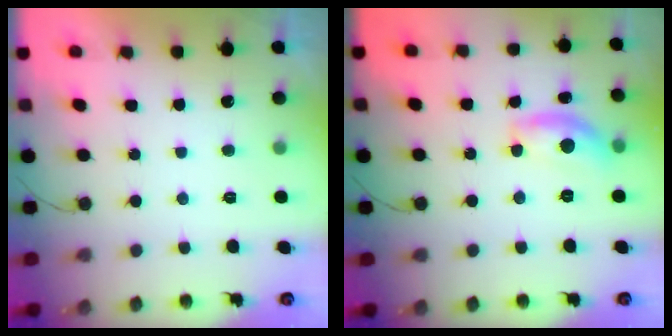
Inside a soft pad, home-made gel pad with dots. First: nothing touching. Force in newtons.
{"total": 10.5, "press": 10.5, "slide": 0.4}